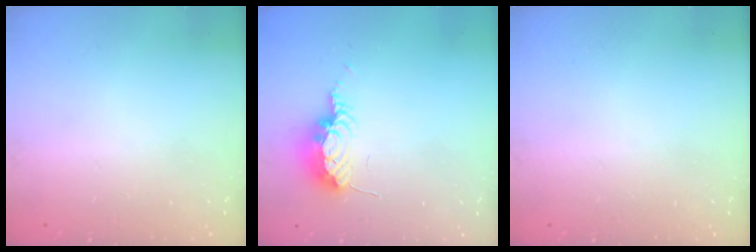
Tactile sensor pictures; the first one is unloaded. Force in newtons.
{"total": 7.7, "press": 7.6, "slide": 1.2}
{"total": 0.0}